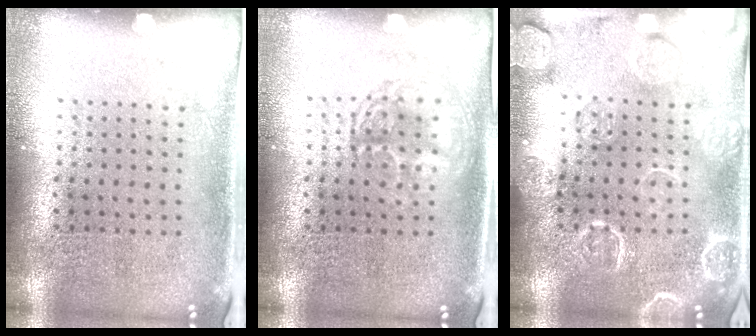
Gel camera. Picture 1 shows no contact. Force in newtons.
{"total": 1.3, "press": 1.3, "slide": 0.2}
{"total": 4.3, "press": 4.3, "slide": 0.6}